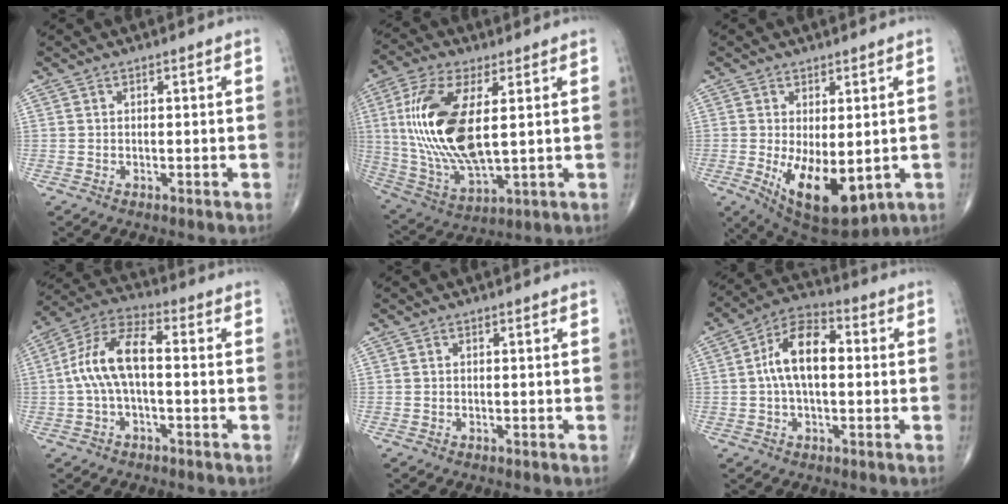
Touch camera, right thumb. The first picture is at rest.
{"total": 19.5, "force": [2.8, 8.2, 17.5], "torque": [-0.370, -0.018, 0.059]}
{"total": 12.8, "force": [-2.6, 6.1, 11.0], "torque": [-0.167, -0.025, -0.016]}
{"total": 11.0, "force": [-0.4, 4.9, 9.8], "torque": [-0.202, 0.042, -0.014]}
{"total": 0.0}
{"total": 11.2, "force": [0.7, 6.0, 9.5], "torque": [-0.167, 0.029, 0.003]}